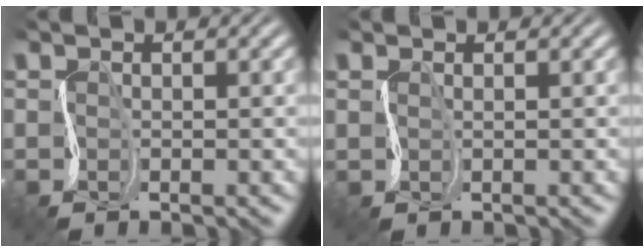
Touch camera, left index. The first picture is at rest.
{"total": 0.9, "force": [0.9, 0.1, -0.1], "torque": [0.001, 0.004, 0.012]}